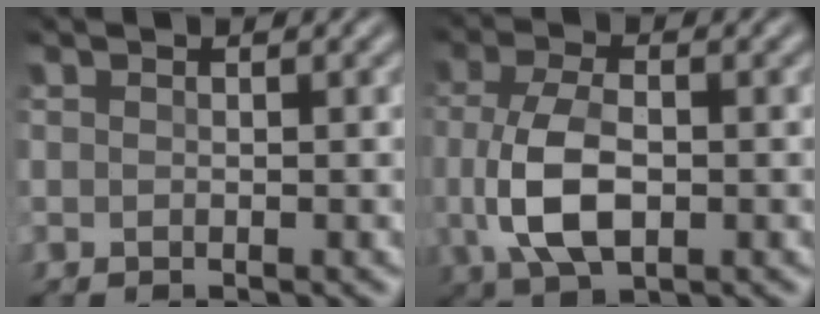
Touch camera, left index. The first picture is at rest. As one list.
[{"total": 5.9, "force": [-0.7, 3.0, 5.0], "torque": [-0.118, -0.002, -0.012]}]